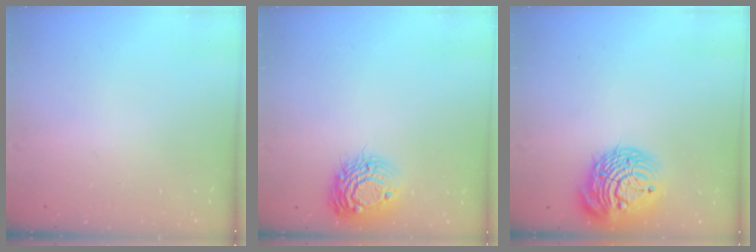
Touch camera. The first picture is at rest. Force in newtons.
{"total": 11.7, "press": 11.7, "slide": 0.9}
{"total": 17.4, "press": 17.3, "slide": 1.8}